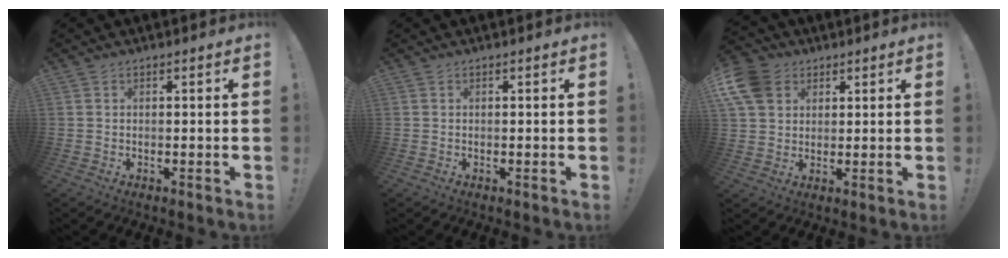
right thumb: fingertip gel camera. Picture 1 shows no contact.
{"total": 0.0}
{"total": 9.9, "force": [4.1, 7.7, 4.6], "torque": [-0.095, -0.017, 0.084]}